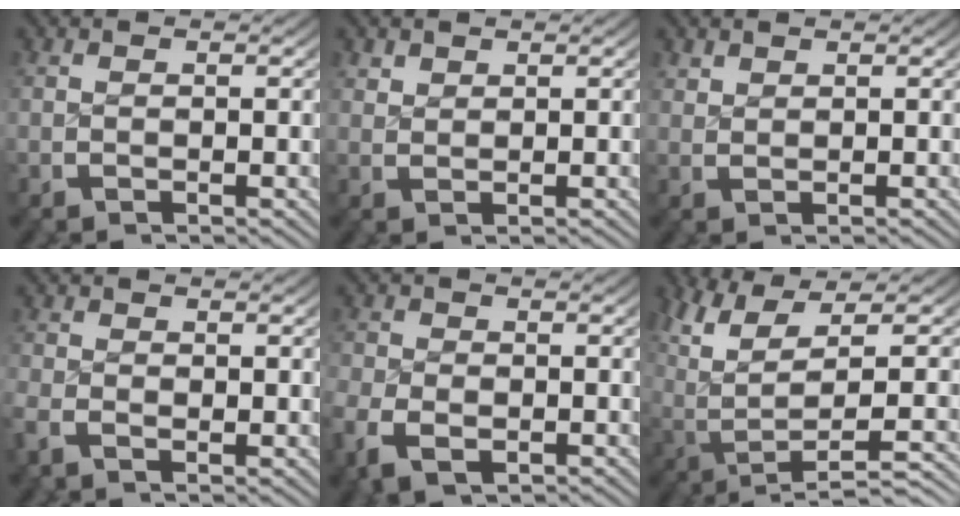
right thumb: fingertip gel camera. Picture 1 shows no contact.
{"total": 1.1, "force": [1.0, 0.3, 0.1], "torque": [0.003, 0.000, 0.025]}
{"total": 1.0, "force": [1.0, 0.0, 0.0], "torque": [0.004, 0.002, 0.025]}
{"total": 1.6, "force": [-0.6, 1.2, 1.0], "torque": [-0.025, -0.008, -0.012]}
{"total": 3.3, "force": [-1.4, 2.3, 1.9], "torque": [-0.039, -0.013, -0.021]}
{"total": 9.1, "force": [0.5, 4.9, 7.6], "torque": [-0.158, -0.022, 0.028]}